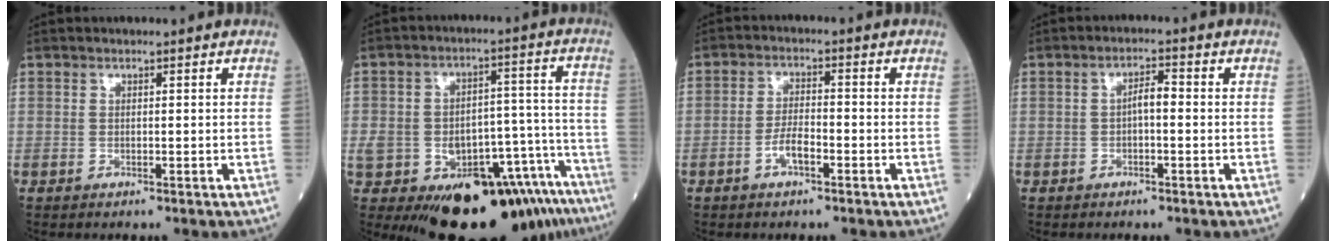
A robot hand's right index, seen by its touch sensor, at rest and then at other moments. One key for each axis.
{"total": 23.8, "fx": -14.7, "fy": 10.5, "fz": 15.4, "tx": -0.222, "ty": 0.027, "tz": -0.195}
{"total": 3.8, "fx": -1.8, "fy": 1.2, "fz": 3.2, "tx": -0.060, "ty": 0.006, "tz": -0.038}
{"total": 2.5, "fx": -0.3, "fy": 0.7, "fz": 2.4, "tx": -0.037, "ty": 0.008, "tz": -0.007}